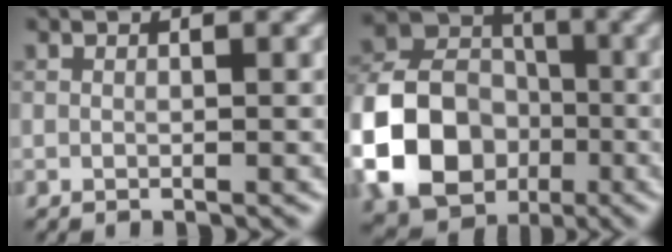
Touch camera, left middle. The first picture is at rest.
{"total": 11.7, "force": [-3.5, 9.0, 6.6], "torque": [-0.138, -0.006, -0.079]}